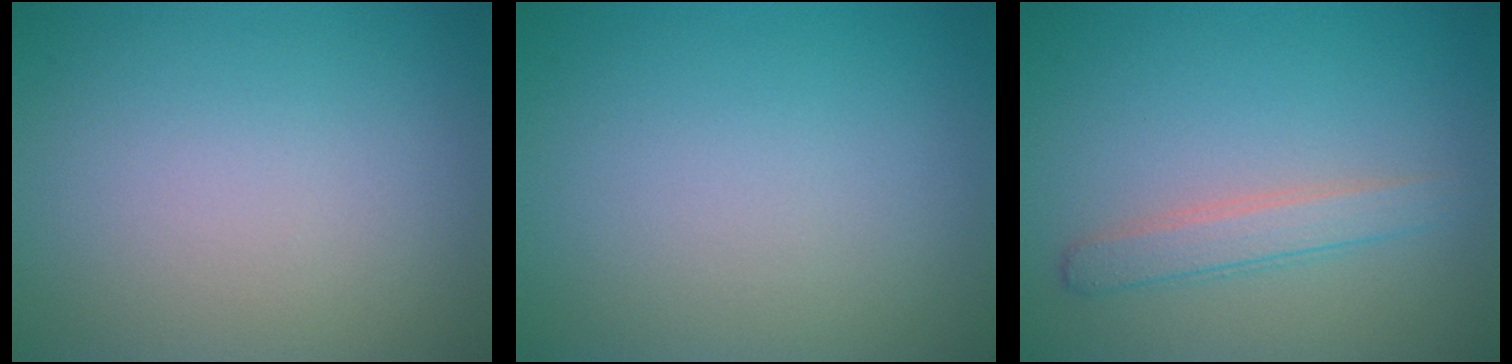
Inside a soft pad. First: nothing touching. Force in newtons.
{"total": 0.0}
{"total": 2.2, "press": 2.2, "slide": 0.1}